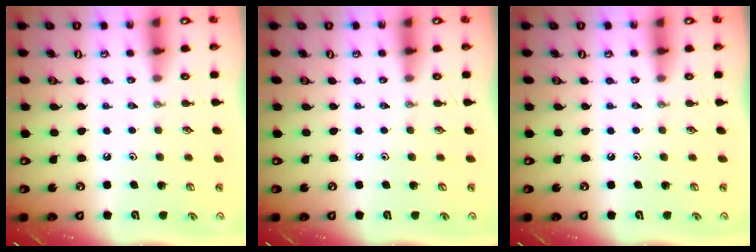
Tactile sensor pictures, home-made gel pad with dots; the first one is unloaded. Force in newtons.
{"total": 0.0}
{"total": 0.0}